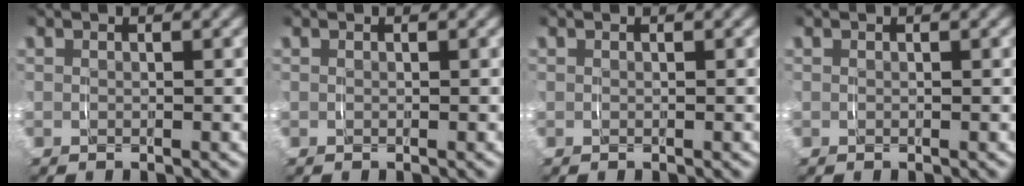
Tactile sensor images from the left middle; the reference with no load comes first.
{"total": 0.0}
{"total": 0.0}
{"total": 0.0}